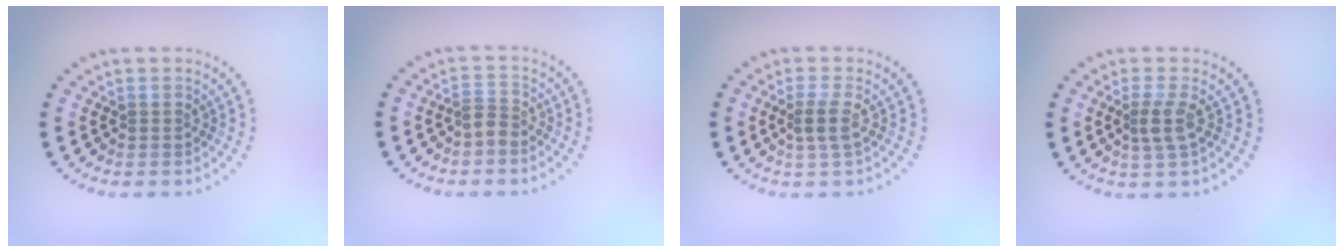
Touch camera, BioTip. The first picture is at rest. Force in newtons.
{"total": 1.7, "press": 1.3, "slide": 1.0}
{"total": 1.8, "press": 1.4, "slide": 1.1}
{"total": 2.1, "press": 1.8, "slide": 1.1}